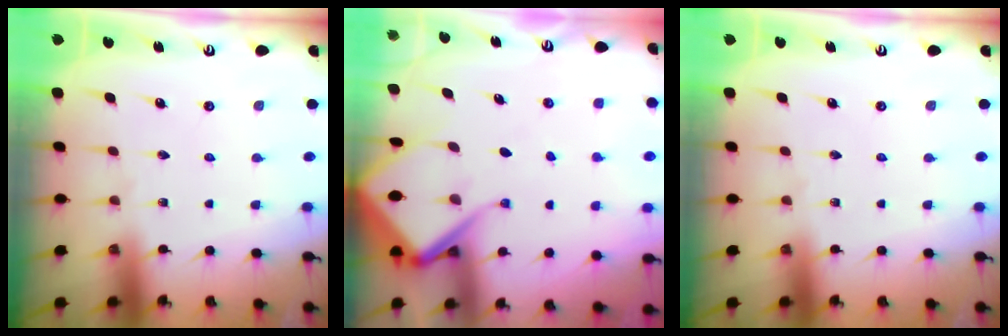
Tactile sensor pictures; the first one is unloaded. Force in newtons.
{"total": 11.1, "press": 11.1, "slide": 1.1}
{"total": 0.0}